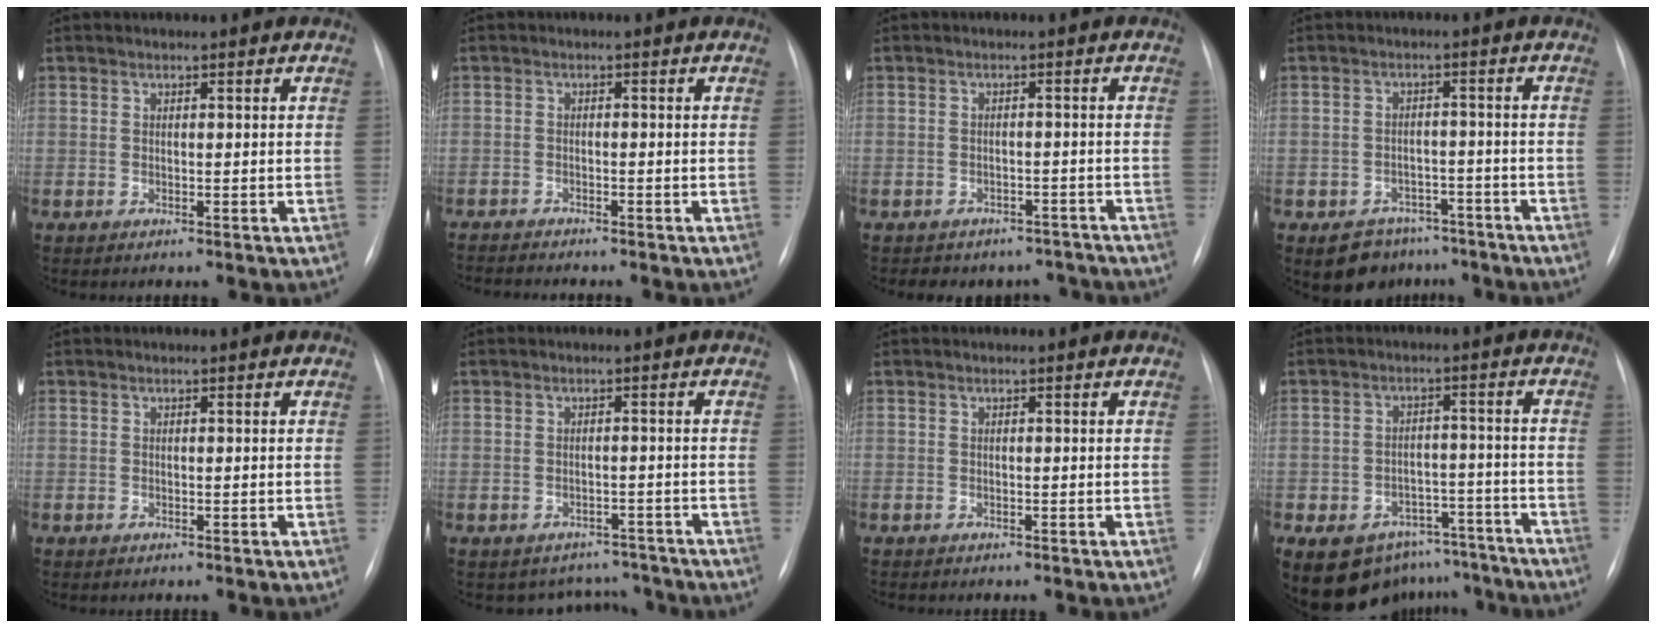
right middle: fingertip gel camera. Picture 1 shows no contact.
{"total": 3.8, "force": [-3.7, 0.1, 0.8], "torque": [-0.010, -0.013, -0.058]}
{"total": 8.1, "force": [-7.0, 4.0, 0.5], "torque": [0.002, 0.022, -0.071]}
{"total": 6.9, "force": [-5.1, 4.5, 1.0], "torque": [-0.003, 0.016, -0.070]}
{"total": 0.0}
{"total": 5.1, "force": [-4.5, 2.3, -0.7], "torque": [0.019, 0.025, -0.051]}
{"total": 0.0}
{"total": 14.6, "force": [-11.0, 8.6, 4.2], "torque": [-0.068, 0.030, -0.141]}